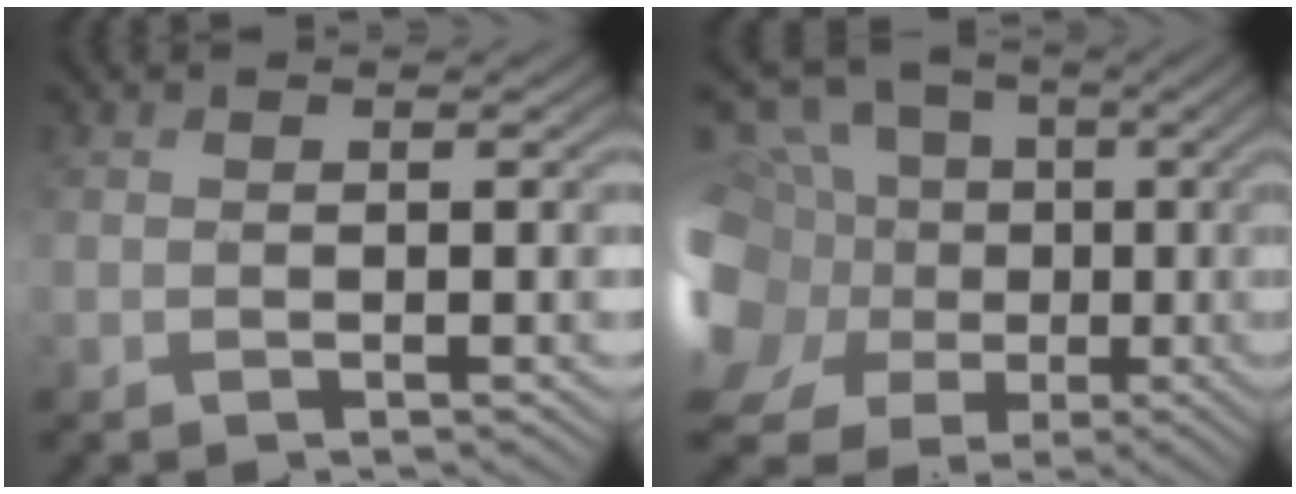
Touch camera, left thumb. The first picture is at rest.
{"total": 18.9, "force": [-2.9, 16.1, 9.5], "torque": [-0.278, 0.025, -0.058]}